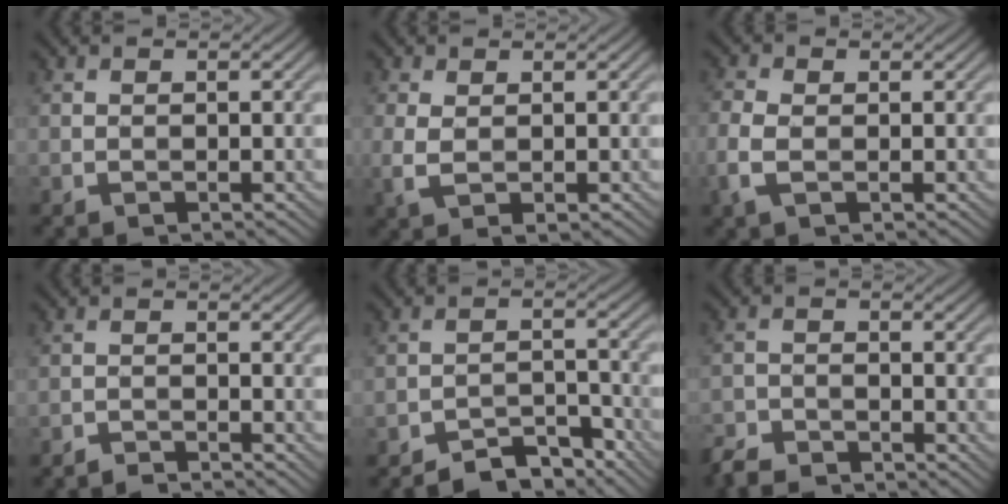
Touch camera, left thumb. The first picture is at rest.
{"total": 3.0, "force": [0.0, 1.5, 2.6], "torque": [-0.071, -0.006, 0.001]}
{"total": 3.4, "force": [-0.7, 2.1, 2.6], "torque": [-0.079, -0.002, -0.021]}
{"total": 2.0, "force": [-1.9, 0.1, 0.5], "torque": [-0.005, 0.000, -0.038]}
{"total": 6.3, "force": [-5.5, 2.1, 2.2], "torque": [-0.025, 0.007, -0.093]}
{"total": 4.1, "force": [-3.8, 1.1, 1.1], "torque": [-0.020, -0.008, -0.082]}